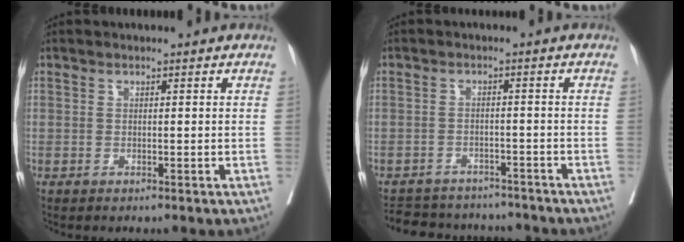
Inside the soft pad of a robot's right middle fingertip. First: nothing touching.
{"total": 10.8, "force": [-10.0, 3.6, 2.1], "torque": [-0.038, 0.014, -0.130]}